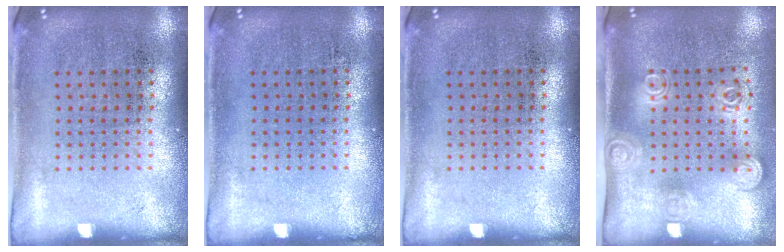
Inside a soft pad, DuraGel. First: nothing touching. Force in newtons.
{"total": 0.0}
{"total": 0.0}
{"total": 1.8, "press": 1.3, "slide": 1.3}